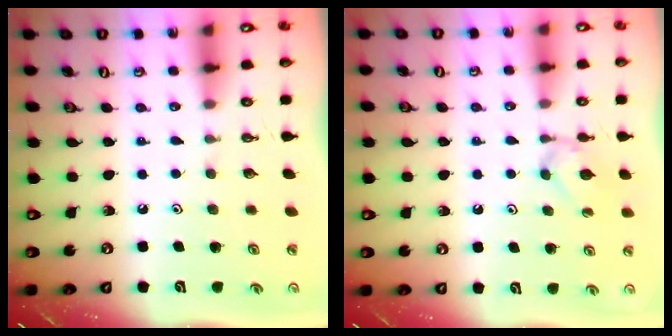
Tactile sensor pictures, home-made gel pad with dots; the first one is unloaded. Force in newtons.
{"total": 4.6, "press": 4.5, "slide": 0.6}